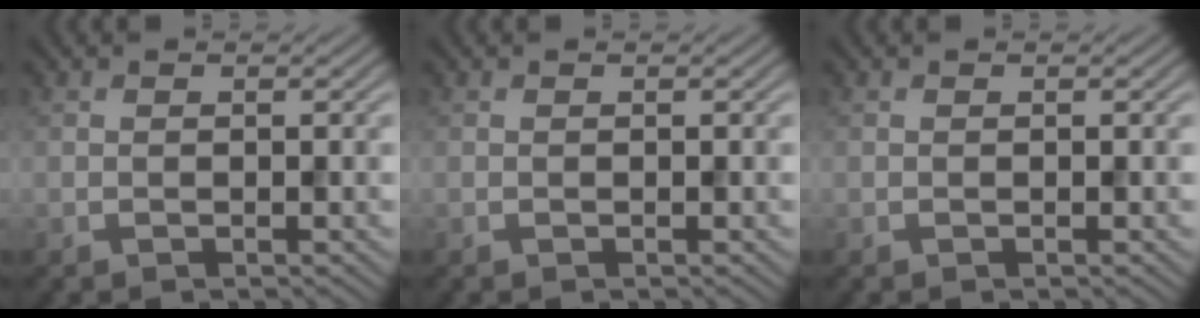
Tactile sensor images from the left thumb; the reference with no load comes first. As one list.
[{"total": 0.0}, {"total": 0.0}]